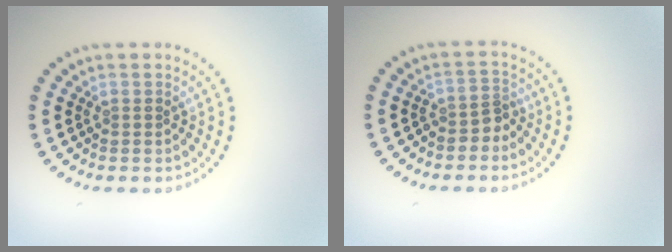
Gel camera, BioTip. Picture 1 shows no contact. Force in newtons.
{"total": 2.0, "press": 1.5, "slide": 1.4}